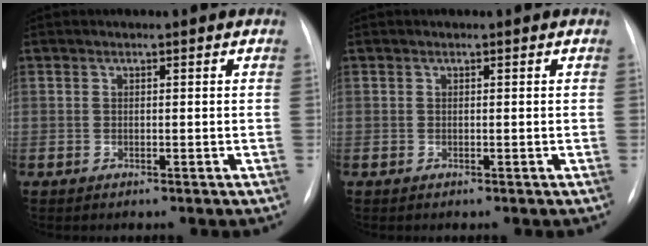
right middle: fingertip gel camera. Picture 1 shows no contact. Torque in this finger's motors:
{"motor_torque": [-0.16, -0.07, -0.04, -0.01]}